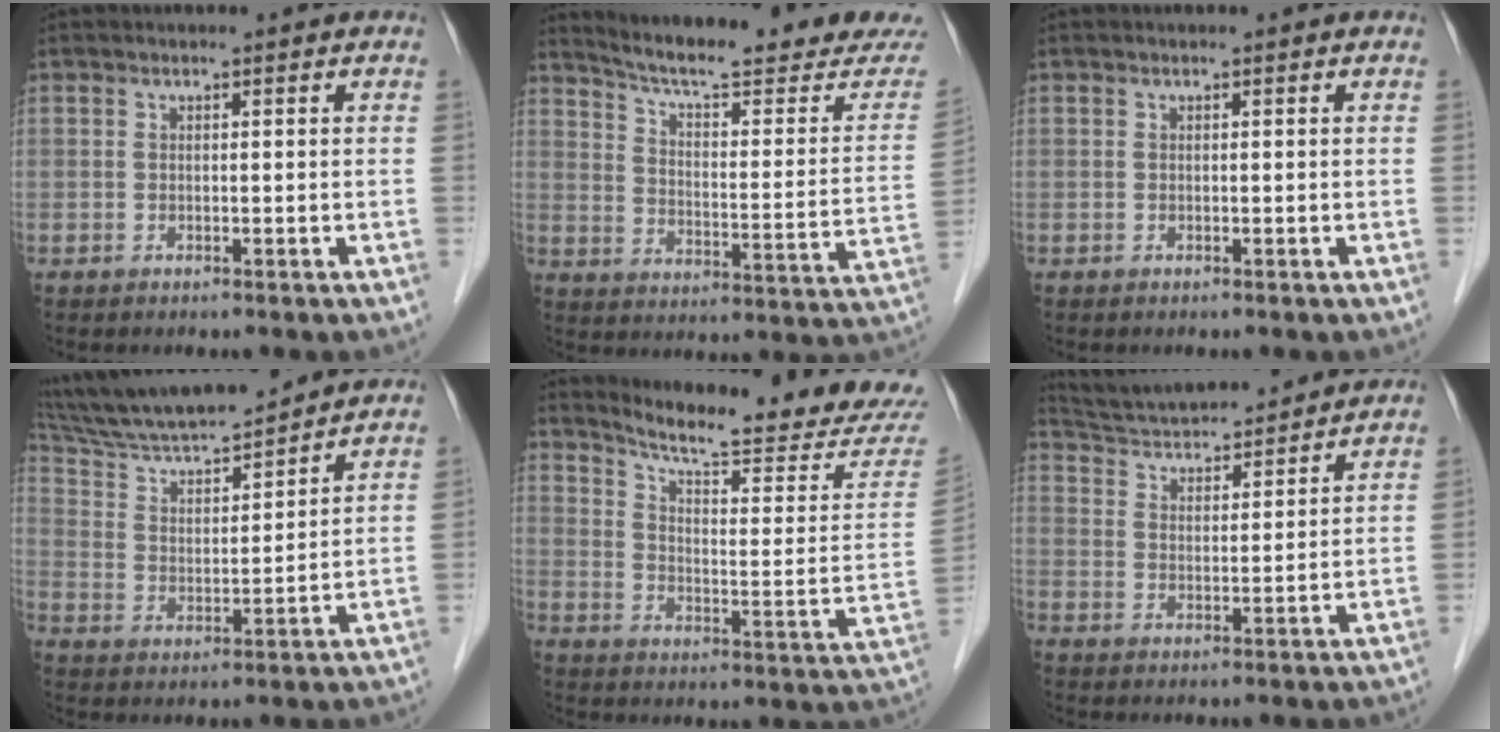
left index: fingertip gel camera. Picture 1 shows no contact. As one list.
[{"total": 22.9, "force": [21.2, 1.4, 8.5], "torque": [-0.125, -0.073, 0.273]}, {"total": 0.0}, {"total": 16.0, "force": [14.5, 1.4, 6.6], "torque": [-0.123, 0.011, 0.255]}, {"total": 20.1, "force": [19.0, 0.1, 6.8], "torque": [-0.111, -0.087, 0.247]}, {"total": 15.1, "force": [14.2, 2.0, 5.0], "torque": [-0.089, 0.024, 0.229]}]